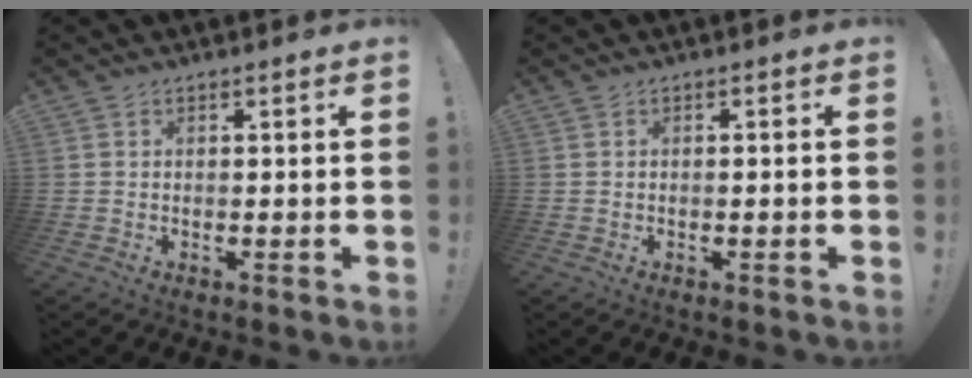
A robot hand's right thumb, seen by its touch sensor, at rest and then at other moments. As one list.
[{"total": 0.9, "force": [-0.5, -0.3, 0.7], "torque": [-0.012, -0.001, -0.008]}]